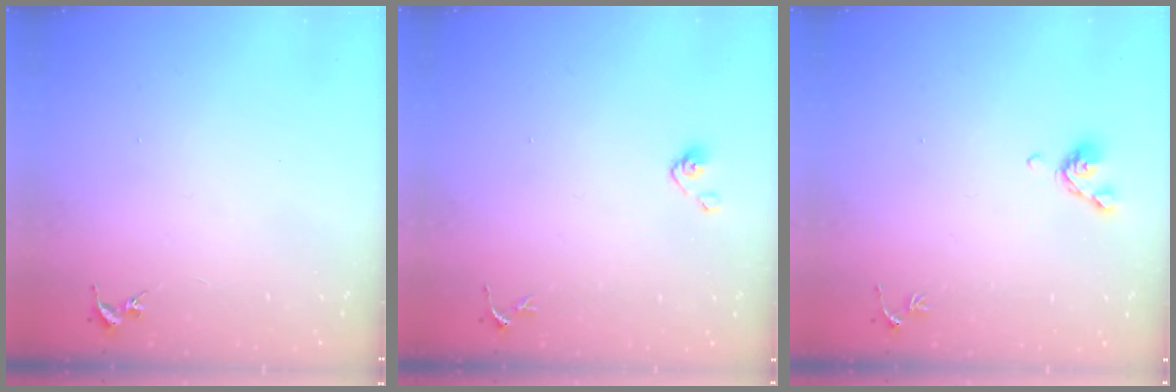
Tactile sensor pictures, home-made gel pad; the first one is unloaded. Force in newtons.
{"total": 4.9, "press": 4.6, "slide": 1.8}
{"total": 6.5, "press": 6.4, "slide": 1.3}